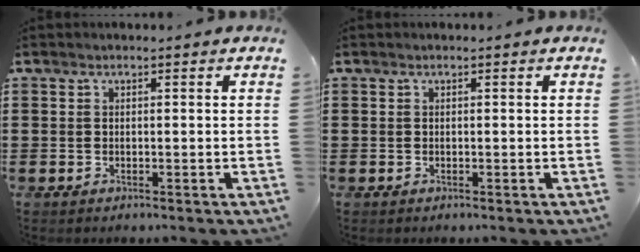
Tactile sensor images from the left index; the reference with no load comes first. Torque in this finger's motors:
{"motor_torque": [0.00, 0.00, 0.00, 0.01]}